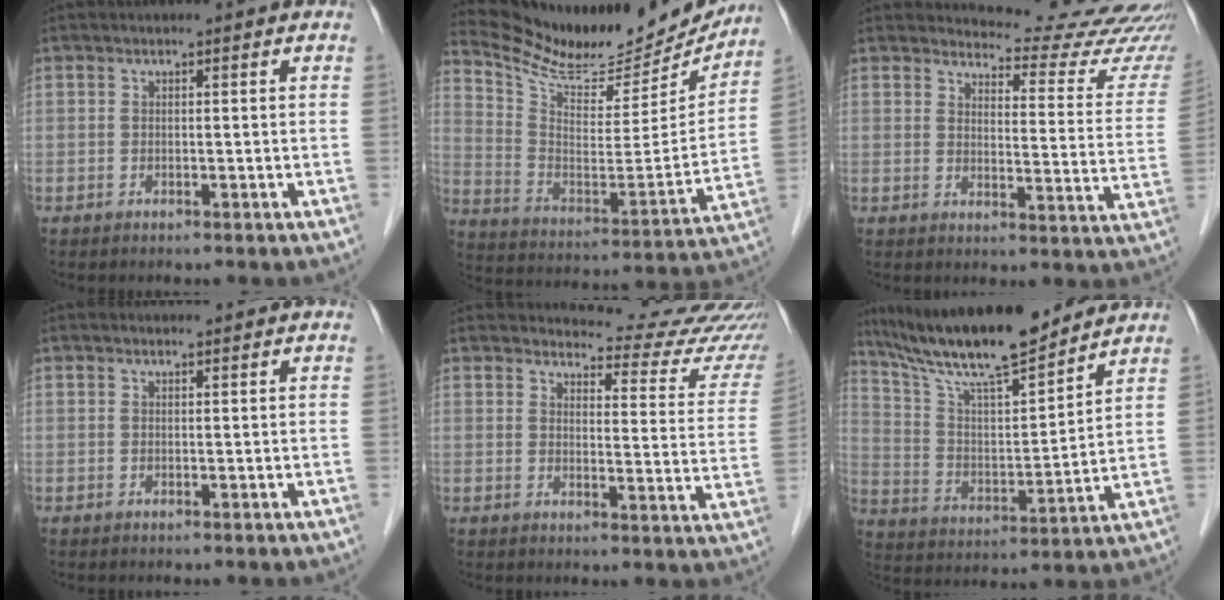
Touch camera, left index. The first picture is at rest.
{"total": 21.4, "force": [20.0, 4.8, 6.1], "torque": [-0.114, -0.043, 0.302]}
{"total": 19.1, "force": [18.8, 2.3, 2.4], "torque": [-0.010, -0.119, 0.187]}
{"total": 0.6, "force": [0.6, 0.0, 0.0], "torque": [-0.010, 0.000, 0.009]}
{"total": 16.4, "force": [16.2, 2.7, 1.2], "torque": [0.019, -0.097, 0.151]}
{"total": 17.5, "force": [14.9, 2.1, 8.9], "torque": [-0.160, 0.009, 0.264]}